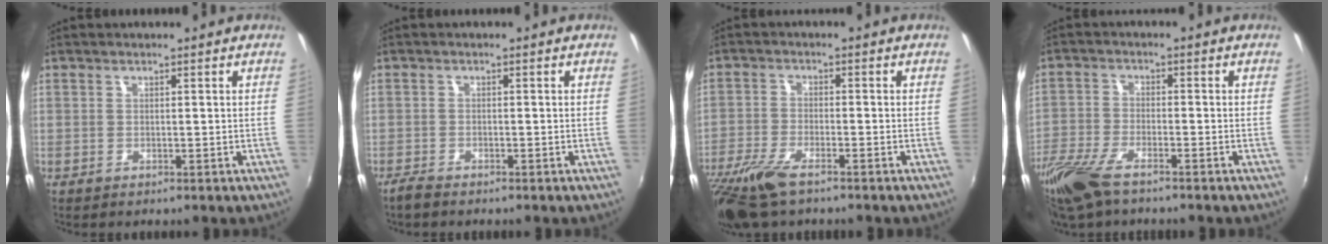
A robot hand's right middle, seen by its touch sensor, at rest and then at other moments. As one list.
[{"total": 1.9, "force": [-1.8, 0.3, 0.7], "torque": [-0.022, -0.004, -0.036]}, {"total": 10.7, "force": [-7.7, 3.1, 6.8], "torque": [-0.164, -0.039, -0.152]}, {"total": 9.9, "force": [-7.3, 3.1, 6.0], "torque": [-0.150, -0.029, -0.150]}]